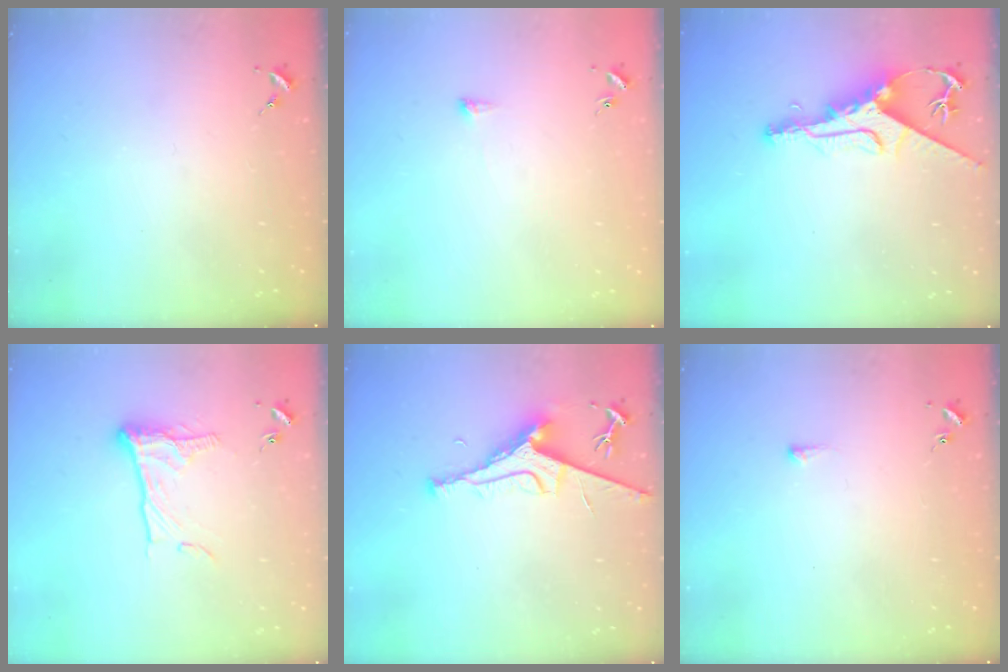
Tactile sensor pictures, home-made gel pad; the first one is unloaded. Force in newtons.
{"total": 2.9, "press": 2.9, "slide": 0.5}
{"total": 11.0, "press": 10.9, "slide": 1.2}
{"total": 12.2, "press": 12.2, "slide": 1.0}
{"total": 8.6, "press": 8.5, "slide": 1.1}
{"total": 3.4, "press": 3.4, "slide": 0.6}